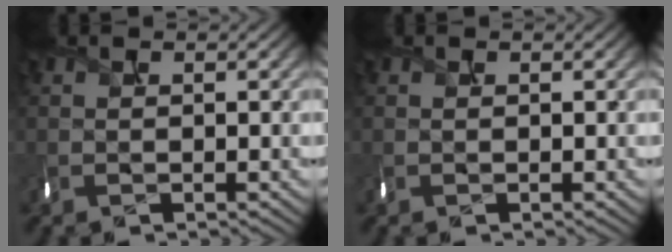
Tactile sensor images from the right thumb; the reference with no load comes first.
{"total": 0.0}